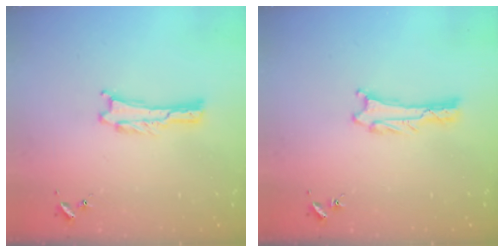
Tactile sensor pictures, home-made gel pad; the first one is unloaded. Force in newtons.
{"total": 1.0, "press": 1.0, "slide": 0.1}